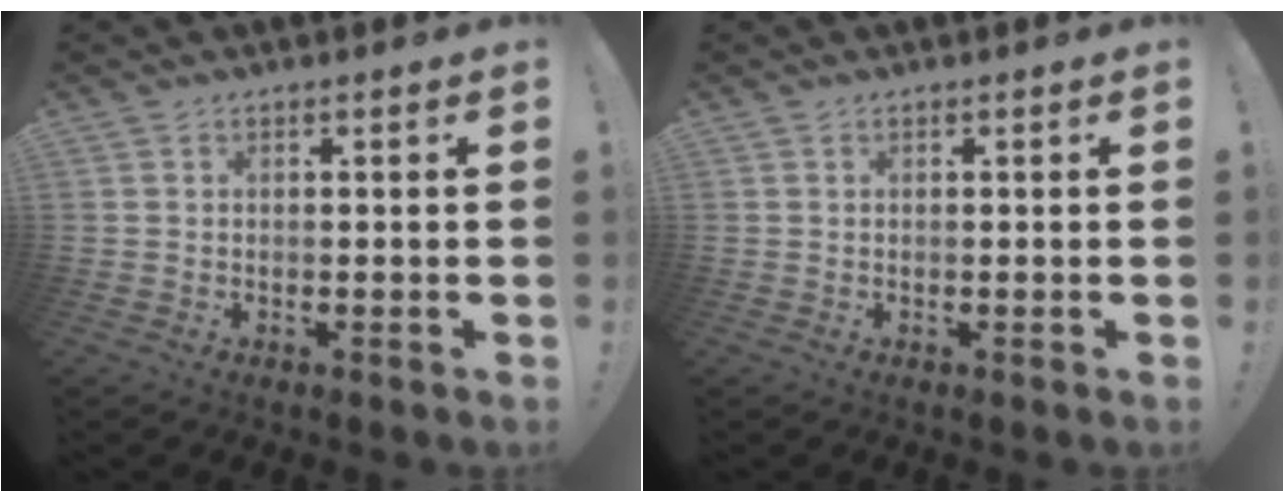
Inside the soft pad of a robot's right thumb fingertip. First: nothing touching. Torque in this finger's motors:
{"motor_torque": [-0.02, 0.10, -0.08, 0.04, 0.02]}